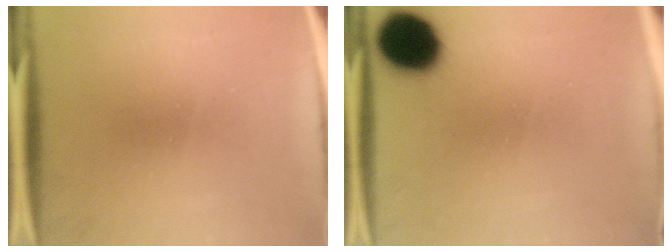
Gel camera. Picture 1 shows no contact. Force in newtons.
{"total": 13.7}